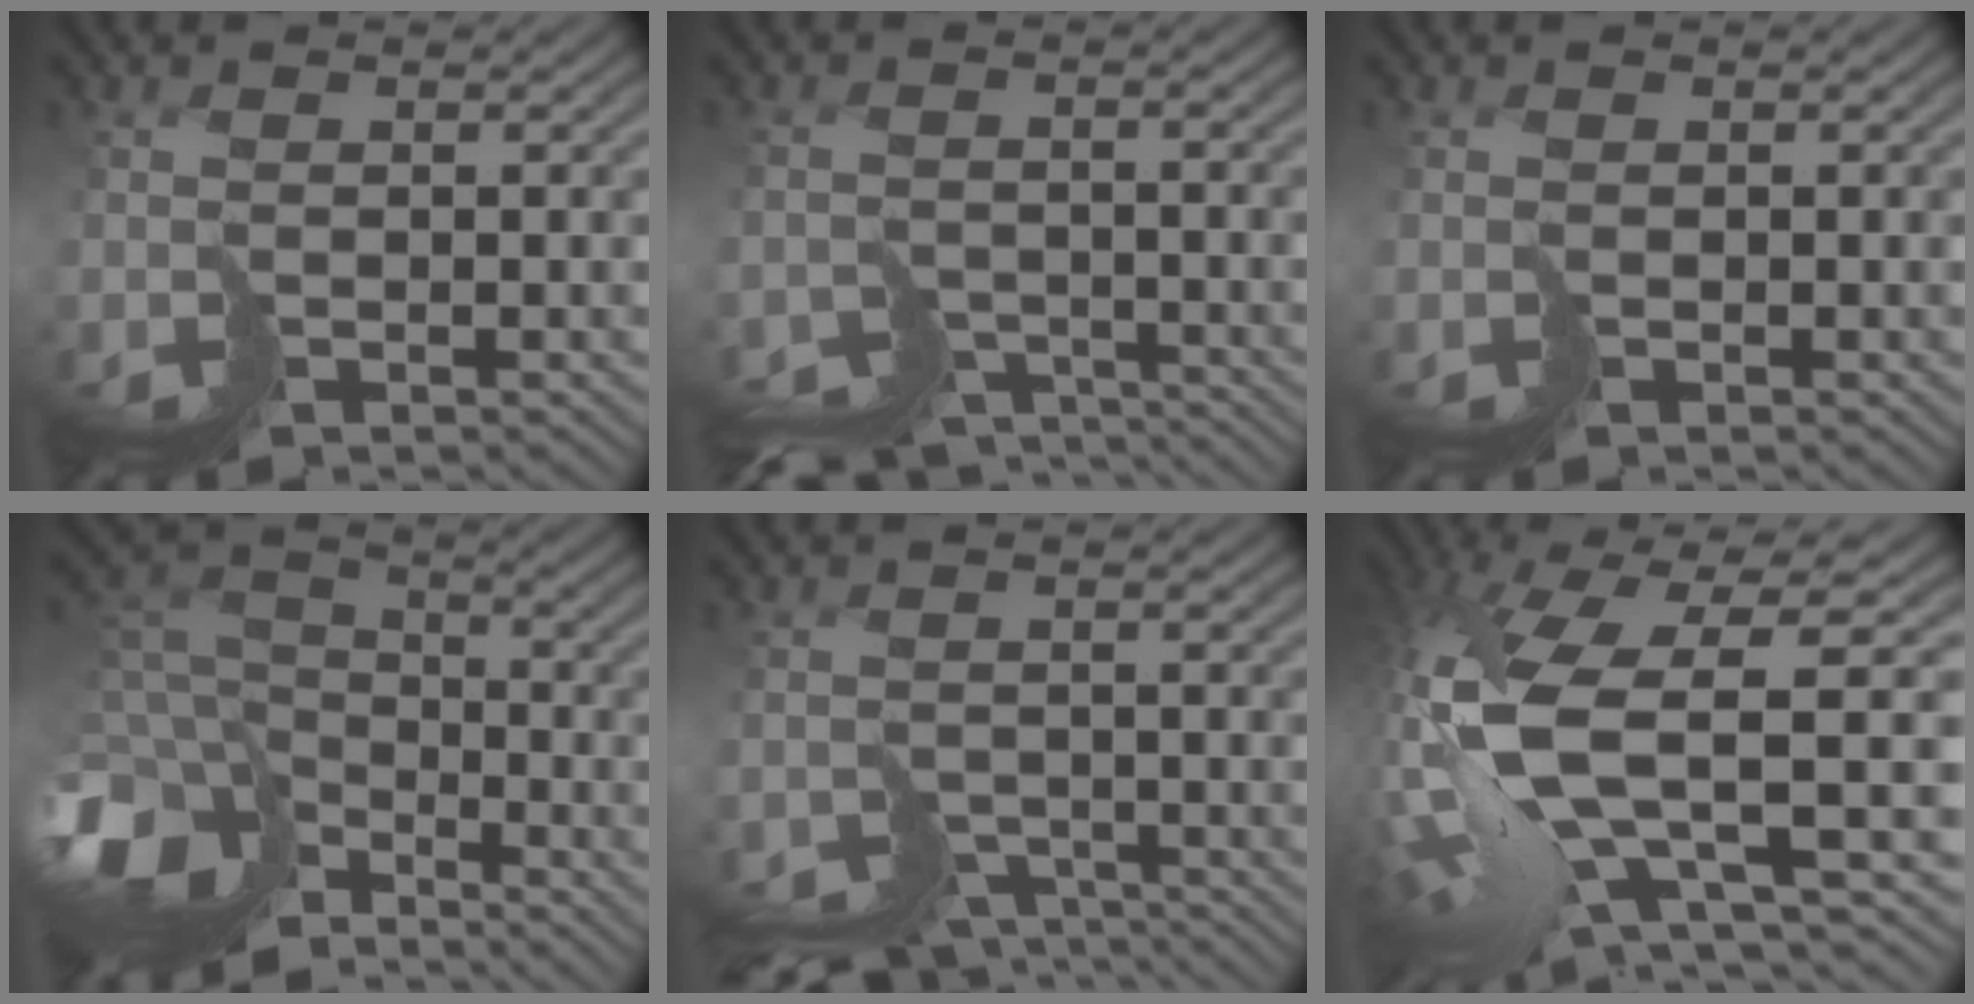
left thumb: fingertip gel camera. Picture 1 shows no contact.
{"total": 5.7, "force": [-5.2, 1.9, 1.3], "torque": [-0.009, -0.015, -0.084]}
{"total": 0.0}
{"total": 14.1, "force": [-8.6, 8.6, 7.1], "torque": [-0.225, -0.026, -0.145]}
{"total": 6.5, "force": [-5.7, 2.6, 1.7], "torque": [-0.014, -0.017, -0.085]}
{"total": 14.2, "force": [0.5, 5.1, 13.2], "torque": [-0.320, -0.011, 0.022]}